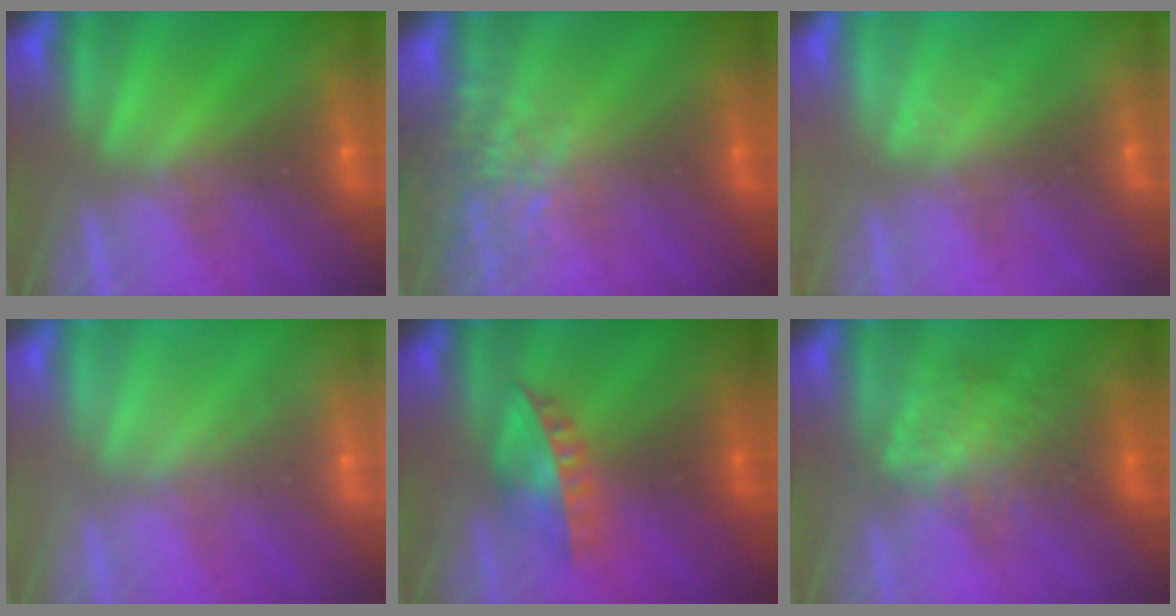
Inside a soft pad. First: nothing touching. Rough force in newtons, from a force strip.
{"total": 7.1}
{"total": 2.1}
{"total": 1.8}
{"total": 7.8}
{"total": 2.3}